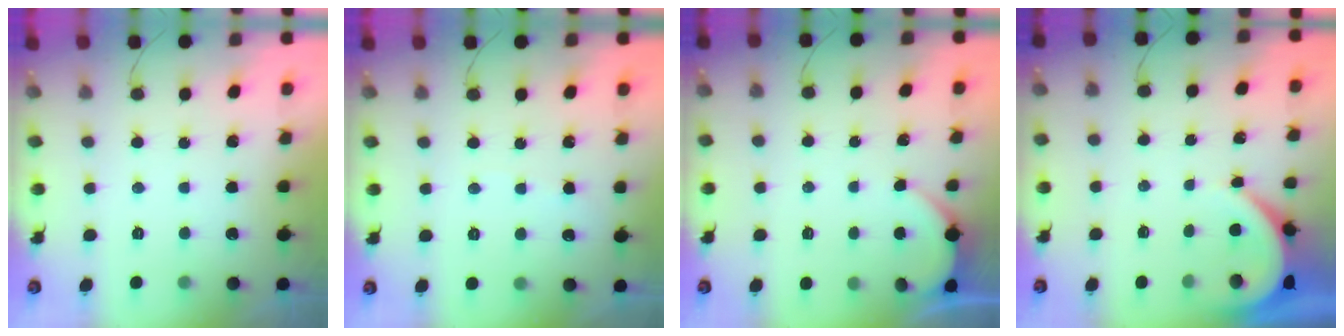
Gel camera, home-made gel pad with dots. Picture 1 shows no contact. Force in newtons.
{"total": 2.7, "press": 2.6, "slide": 0.4}
{"total": 2.3, "press": 2.3, "slide": 0.3}
{"total": 4.7, "press": 4.7, "slide": 0.4}